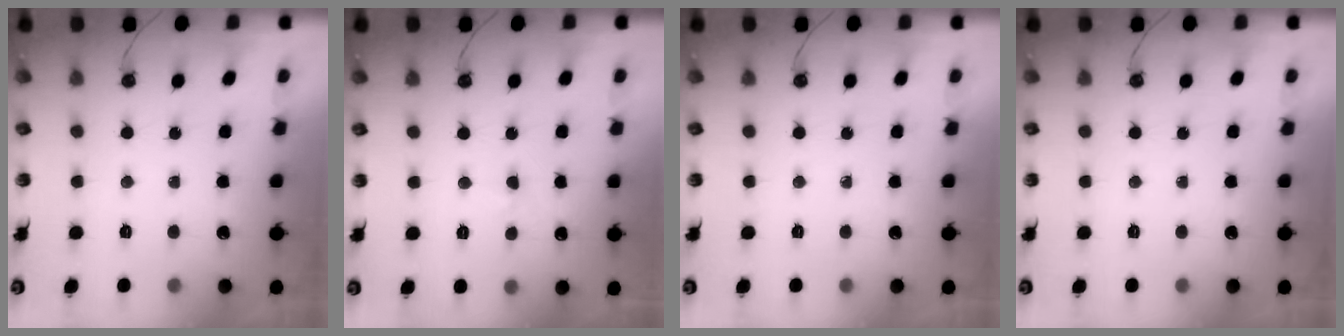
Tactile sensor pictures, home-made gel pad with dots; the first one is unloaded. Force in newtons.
{"total": 3.3, "press": 3.2, "slide": 0.6}
{"total": 0.0}
{"total": 0.0}